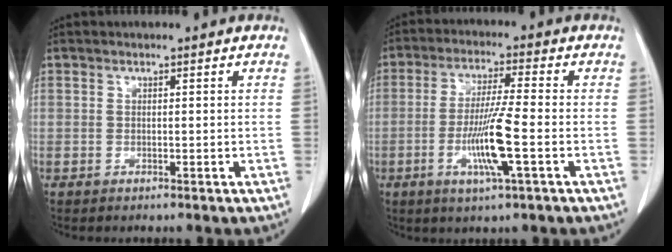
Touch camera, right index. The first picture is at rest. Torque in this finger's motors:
{"motor_torque": [1.31, -0.14, 0.75, 0.10]}